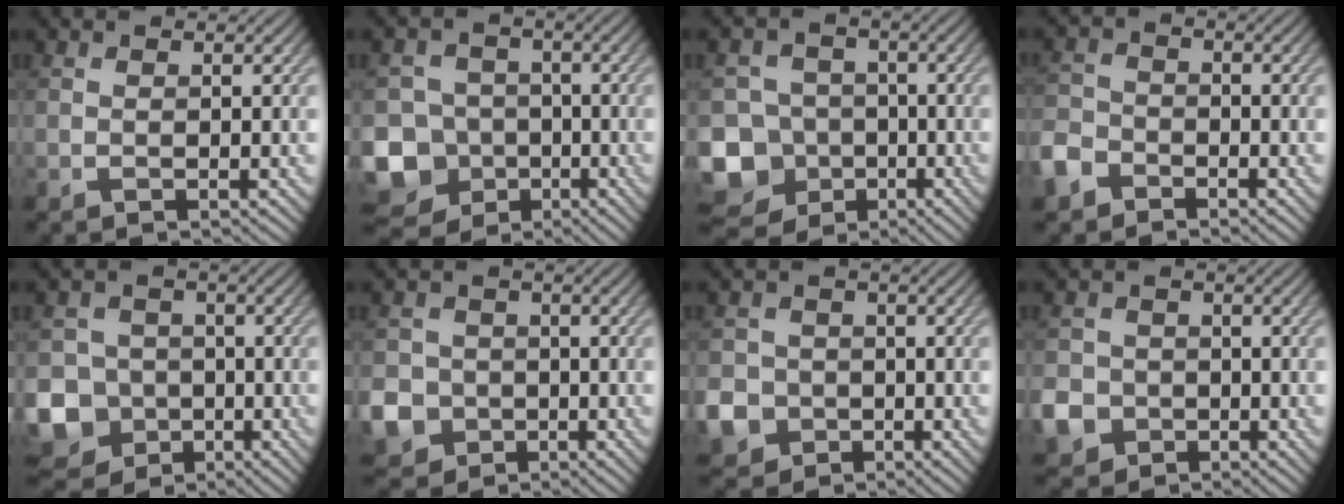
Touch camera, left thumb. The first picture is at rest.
{"total": 13.1, "force": [-5.9, 11.1, 3.7], "torque": [-0.126, -0.039, -0.118]}
{"total": 13.5, "force": [-6.1, 11.4, 3.8], "torque": [-0.130, -0.038, -0.121]}
{"total": 4.8, "force": [-3.3, 3.1, 1.6], "torque": [-0.045, -0.001, -0.078]}
{"total": 12.0, "force": [-4.9, 10.5, 3.2], "torque": [-0.112, -0.043, -0.105]}
{"total": 8.6, "force": [-3.3, 7.6, 2.2], "torque": [-0.078, -0.037, -0.080]}
{"total": 7.2, "force": [-2.9, 6.3, 2.0], "torque": [-0.067, -0.026, -0.075]}
{"total": 5.6, "force": [-2.3, 4.8, 1.7], "torque": [-0.049, -0.014, -0.061]}